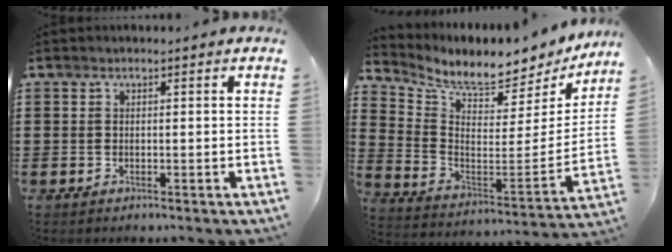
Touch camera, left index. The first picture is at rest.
{"total": 6.6, "force": [6.0, 0.9, 2.6], "torque": [-0.067, -0.069, 0.094]}